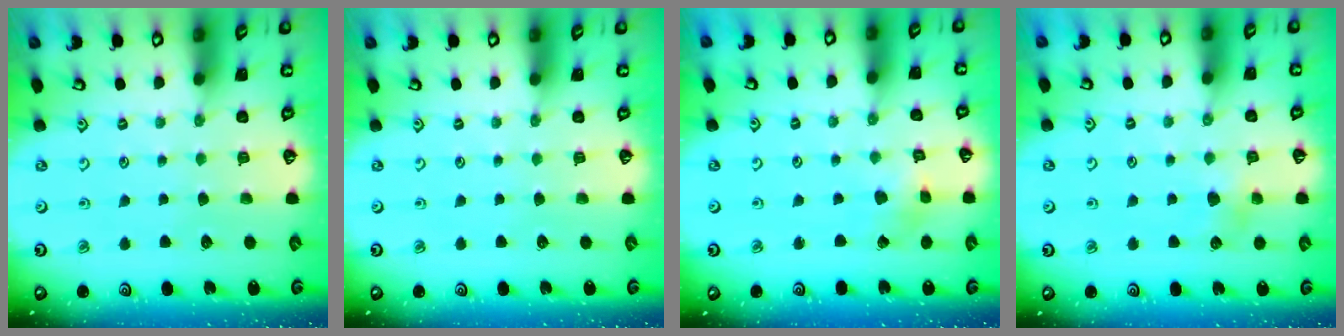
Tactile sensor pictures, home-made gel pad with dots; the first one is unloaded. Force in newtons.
{"total": 0.0}
{"total": 2.9, "press": 2.9, "slide": 0.2}
{"total": 5.0, "press": 4.9, "slide": 1.0}